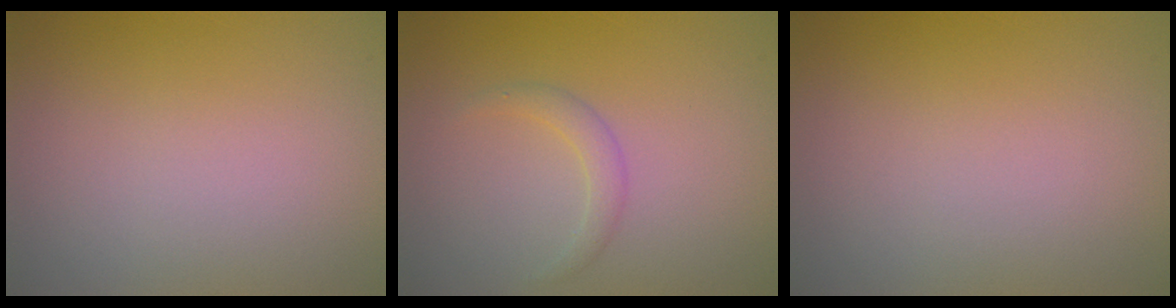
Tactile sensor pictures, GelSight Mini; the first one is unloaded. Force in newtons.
{"total": 1.3, "press": 1.3, "slide": 0.1}
{"total": 0.0}